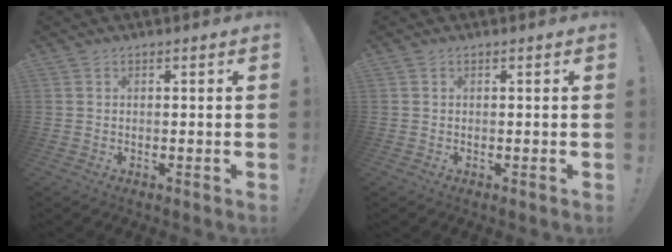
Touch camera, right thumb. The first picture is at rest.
{"total": 0.0}